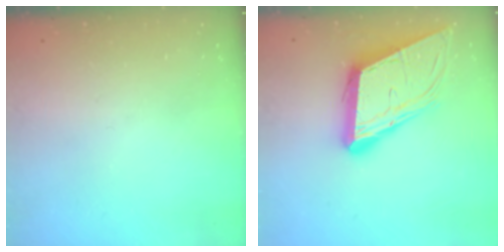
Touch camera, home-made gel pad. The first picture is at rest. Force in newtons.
{"total": 14.8, "press": 14.1, "slide": 4.2}